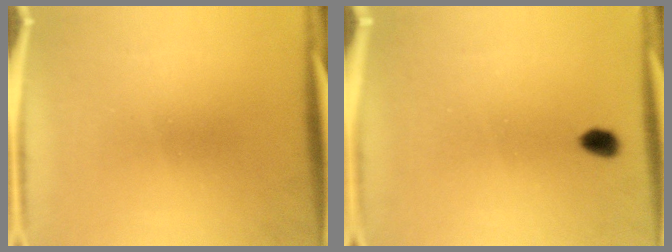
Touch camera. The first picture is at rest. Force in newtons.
{"total": 2.4}